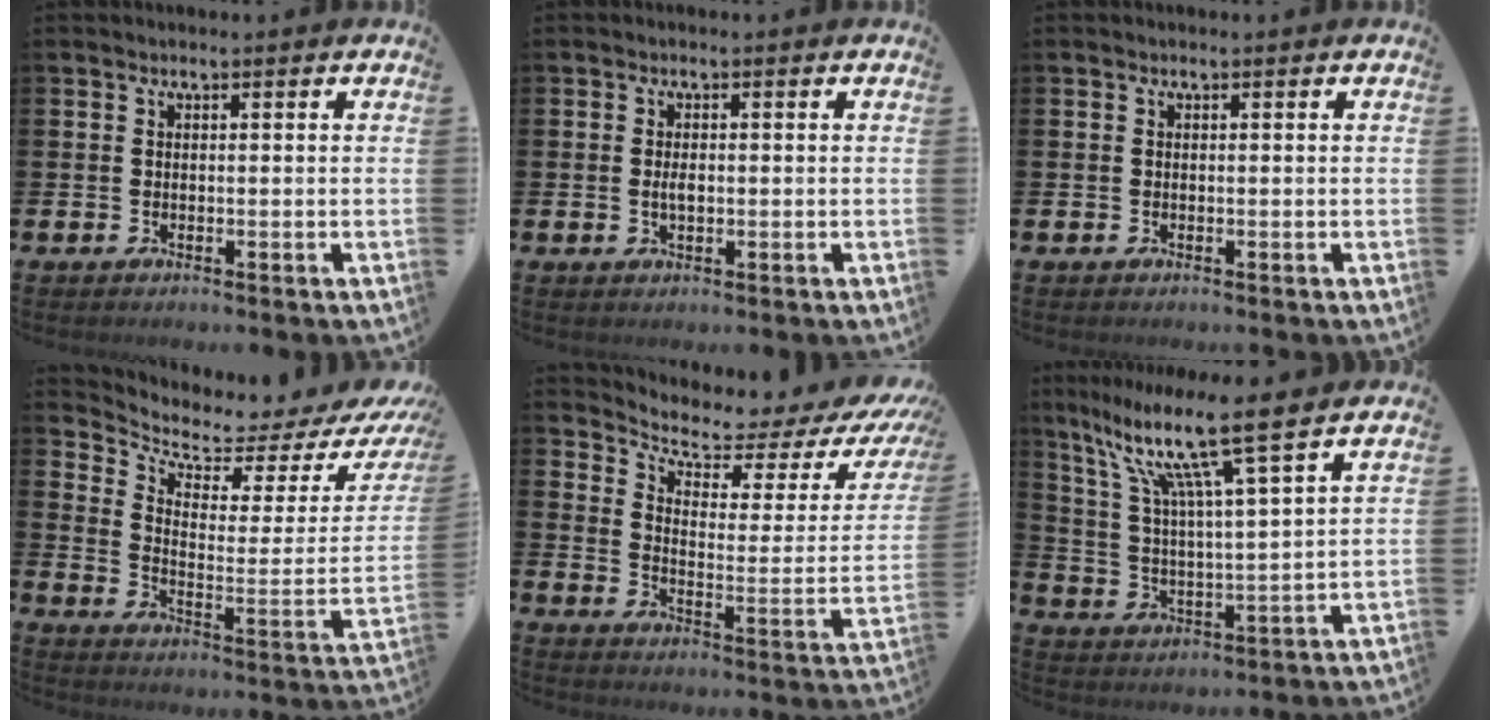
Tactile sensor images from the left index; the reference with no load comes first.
{"total": 1.6, "force": [0.0, 0.8, 1.4], "torque": [-0.025, 0.002, -0.001]}
{"total": 0.0}
{"total": 4.6, "force": [4.3, 1.5, 0.9], "torque": [-0.035, -0.053, 0.062]}
{"total": 5.3, "force": [4.6, 1.5, 2.0], "torque": [-0.055, -0.048, 0.068]}
{"total": 11.6, "force": [9.1, 0.5, 7.2], "torque": [-0.169, -0.050, 0.146]}